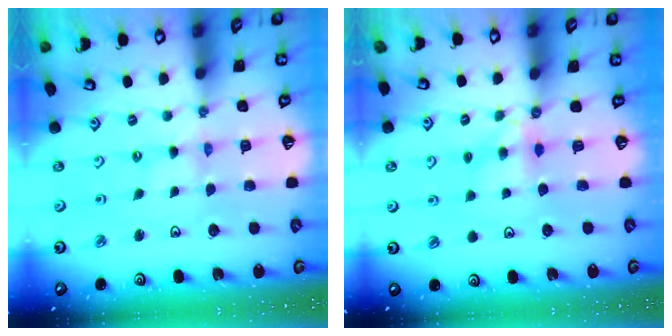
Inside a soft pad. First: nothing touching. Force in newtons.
{"total": 4.6, "press": 4.5, "slide": 0.7}